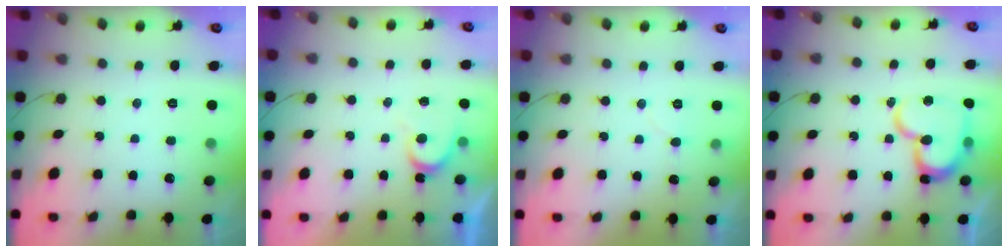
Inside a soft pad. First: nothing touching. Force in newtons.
{"total": 6.9, "press": 6.9, "slide": 0.4}
{"total": 4.4, "press": 4.3, "slide": 0.5}
{"total": 17.2, "press": 17.2, "slide": 1.5}